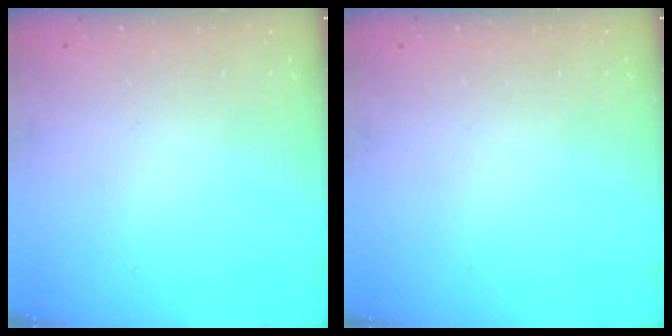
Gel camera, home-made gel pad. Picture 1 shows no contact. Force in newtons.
{"total": 0.0}